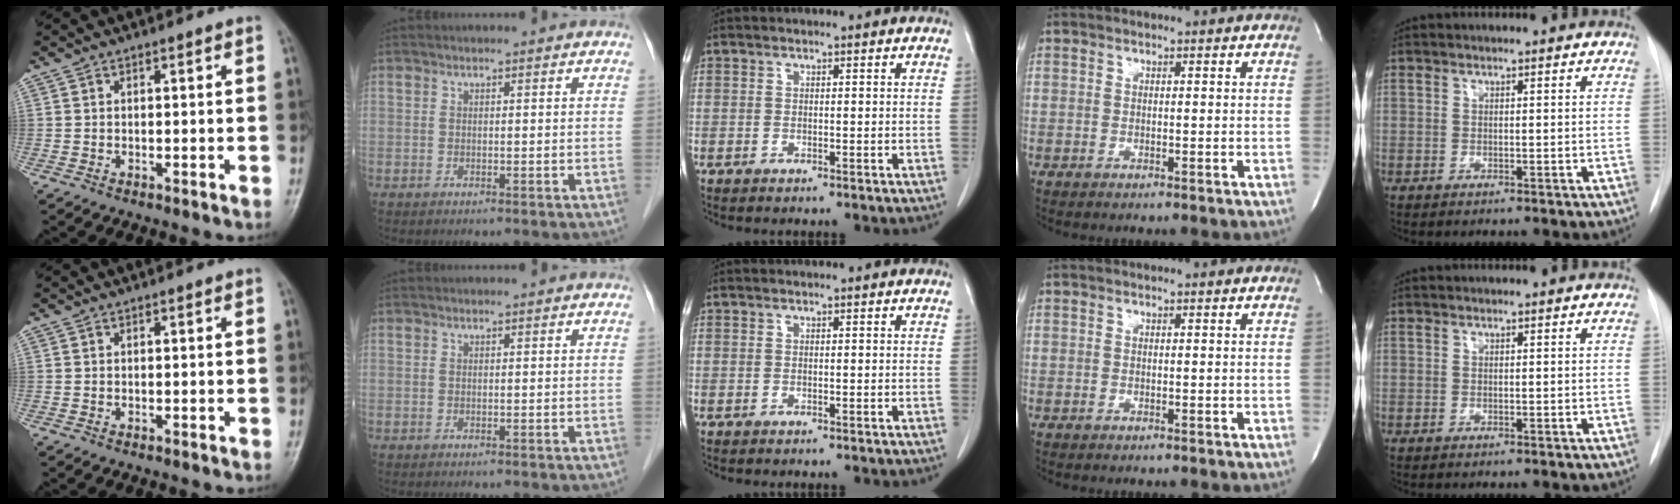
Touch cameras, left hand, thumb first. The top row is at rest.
{}